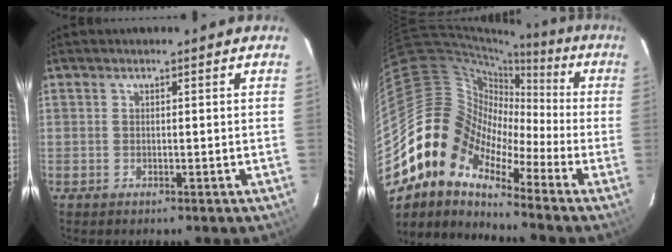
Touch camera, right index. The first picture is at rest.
{"total": 11.5, "force": [-7.0, 7.7, 4.9], "torque": [-0.079, 0.023, -0.165]}